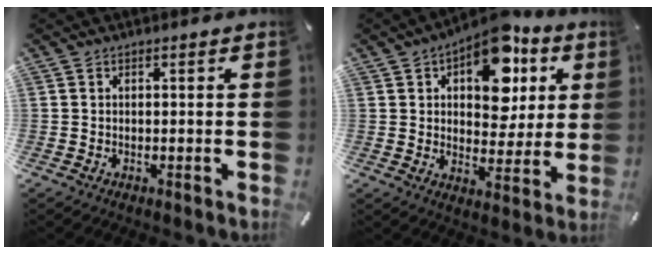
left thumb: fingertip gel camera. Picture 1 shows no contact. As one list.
[{"total": 14.1, "force": [7.1, 8.4, 8.8], "torque": [-0.119, -0.038, 0.123]}]